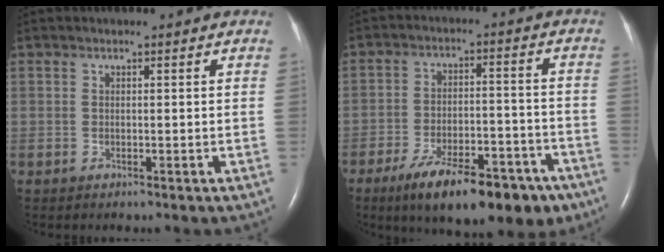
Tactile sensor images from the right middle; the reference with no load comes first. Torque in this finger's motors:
{"motor_torque": [1.27, -0.87, 0.26, 0.16]}